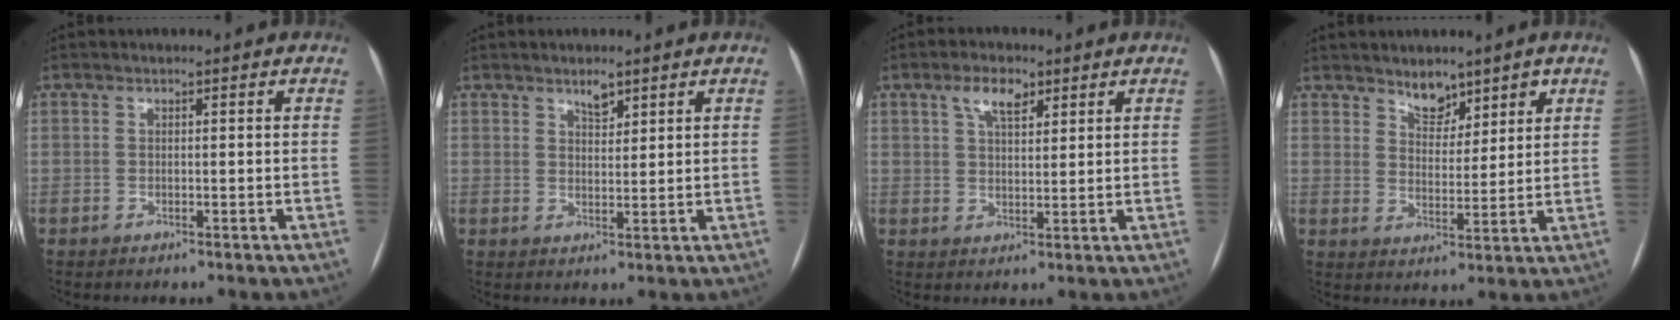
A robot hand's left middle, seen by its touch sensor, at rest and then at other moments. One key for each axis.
{"total": 2.5, "fx": 1.9, "fy": 0.9, "fz": 1.3, "tx": -0.025, "ty": -0.002, "tz": 0.035}
{"total": 4.8, "fx": 2.8, "fy": 2.1, "fz": 3.3, "tx": -0.064, "ty": 0.009, "tz": 0.051}
{"total": 4.9, "fx": 3.9, "fy": 2.5, "fz": 1.7, "tx": -0.021, "ty": -0.002, "tz": 0.070}